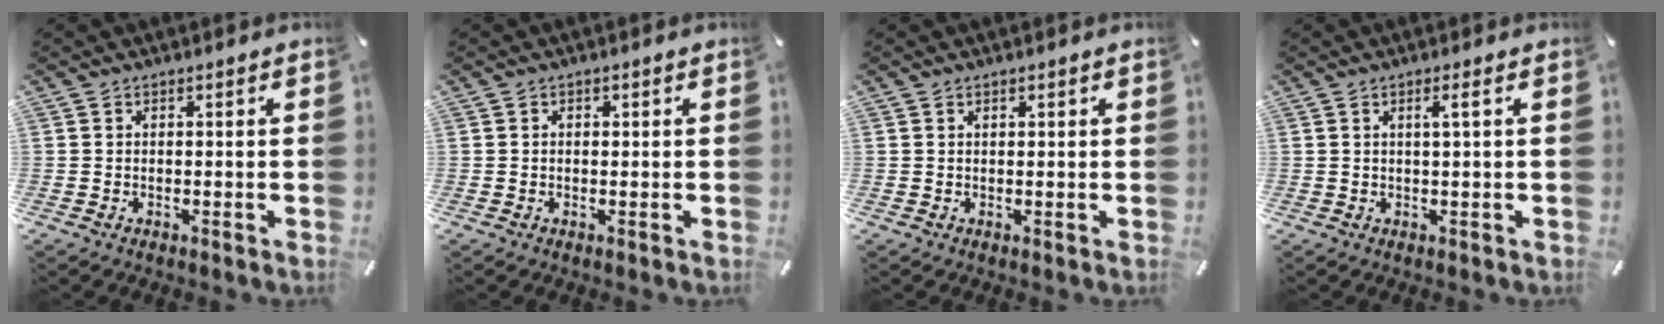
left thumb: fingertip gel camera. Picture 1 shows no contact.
{"total": 0.8, "force": [0.1, 0.5, 0.6], "torque": [-0.014, 0.002, 0.001]}
{"total": 0.6, "force": [0.4, 0.2, 0.5], "torque": [-0.009, 0.001, 0.007]}
{"total": 2.7, "force": [0.9, 0.0, 2.6], "torque": [-0.051, -0.001, 0.012]}